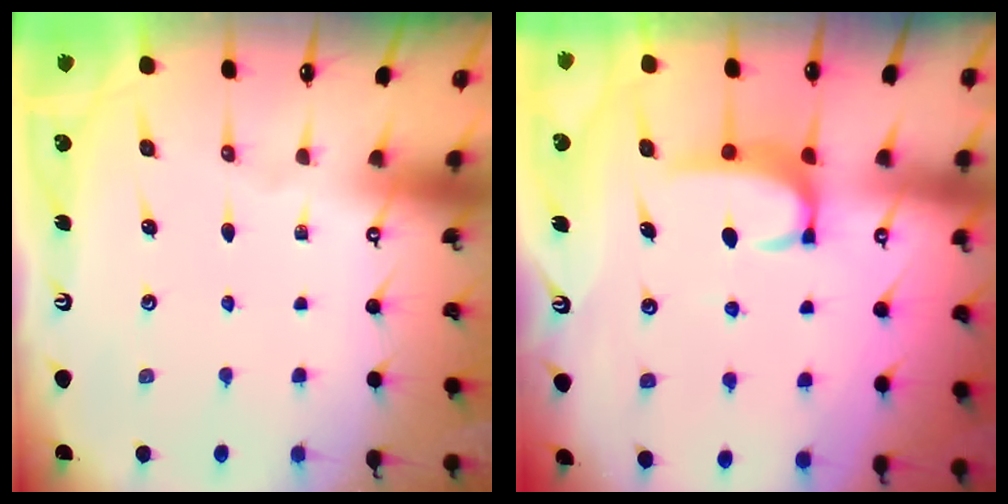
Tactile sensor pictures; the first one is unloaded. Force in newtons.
{"total": 2.9, "press": 2.8, "slide": 0.5}